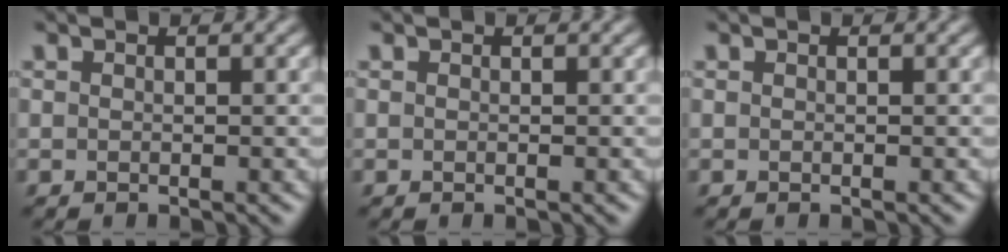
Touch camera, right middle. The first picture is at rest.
{"total": 0.0}
{"total": 0.0}